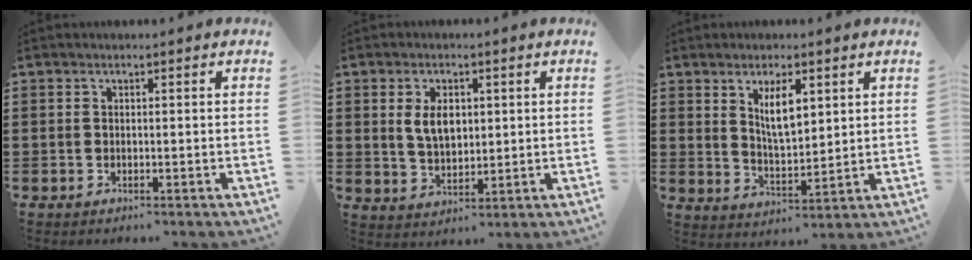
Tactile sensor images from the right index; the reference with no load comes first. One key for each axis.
{"total": 4.9, "fx": 1.1, "fy": 3.0, "fz": 3.7, "tx": -0.073, "ty": 0.009, "tz": 0.017}
{"total": 5.7, "fx": 2.6, "fy": 1.9, "fz": 4.7, "tx": -0.085, "ty": -0.002, "tz": 0.041}